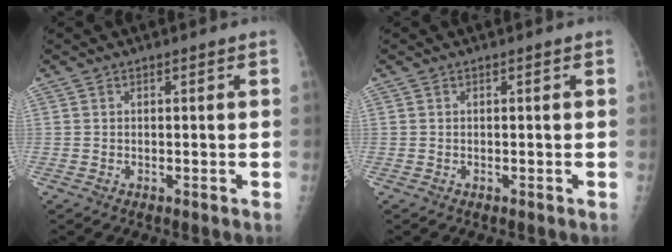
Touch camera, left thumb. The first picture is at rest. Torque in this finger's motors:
{"motor_torque": [-0.06, 0.06, -0.01, -0.01, 0.00]}